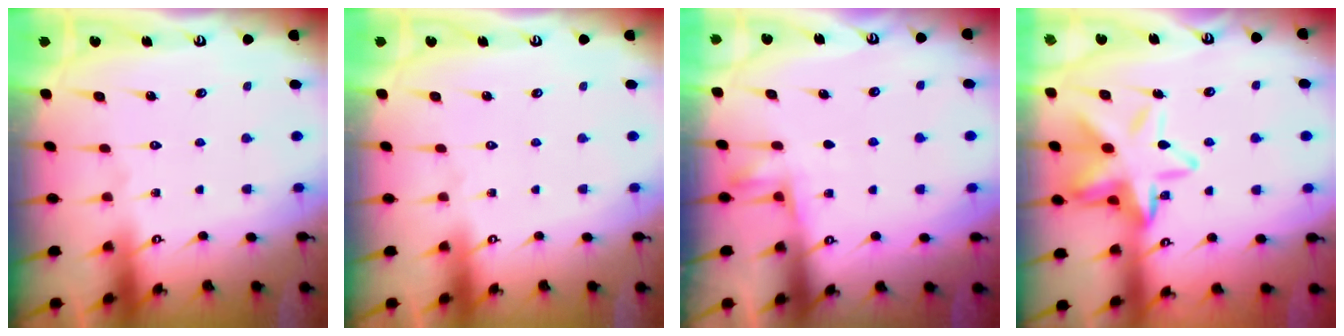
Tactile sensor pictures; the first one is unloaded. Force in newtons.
{"total": 0.0}
{"total": 4.3, "press": 4.1, "slide": 1.3}
{"total": 16.5, "press": 16.4, "slide": 1.4}